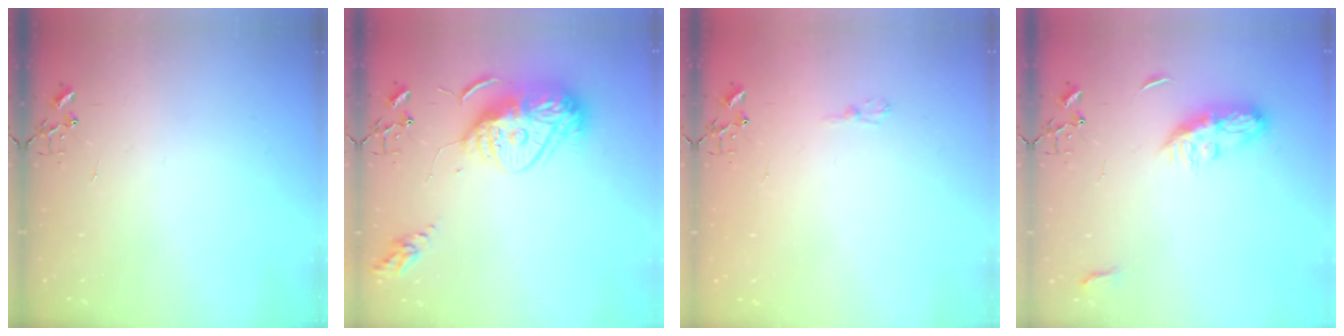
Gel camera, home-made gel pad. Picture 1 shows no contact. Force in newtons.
{"total": 14.7, "press": 14.6, "slide": 1.3}
{"total": 4.8, "press": 4.8, "slide": 0.5}
{"total": 8.2, "press": 8.1, "slide": 0.6}